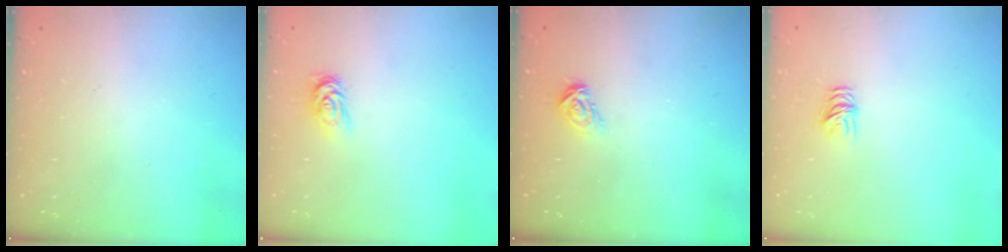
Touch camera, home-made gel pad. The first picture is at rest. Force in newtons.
{"total": 2.5, "press": 2.5, "slide": 0.4}
{"total": 3.9, "press": 3.9, "slide": 0.4}
{"total": 4.4, "press": 4.4, "slide": 0.3}